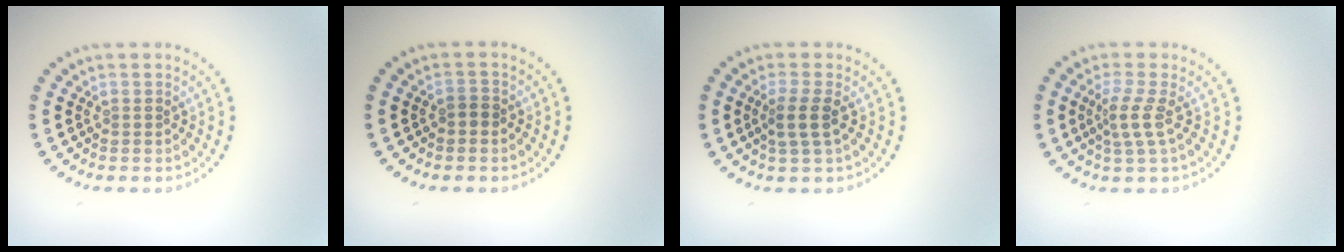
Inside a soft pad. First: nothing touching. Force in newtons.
{"total": 0.8, "press": 0.8, "slide": 0.3}
{"total": 2.2, "press": 1.9, "slide": 1.3}
{"total": 2.2, "press": 1.5, "slide": 1.6}